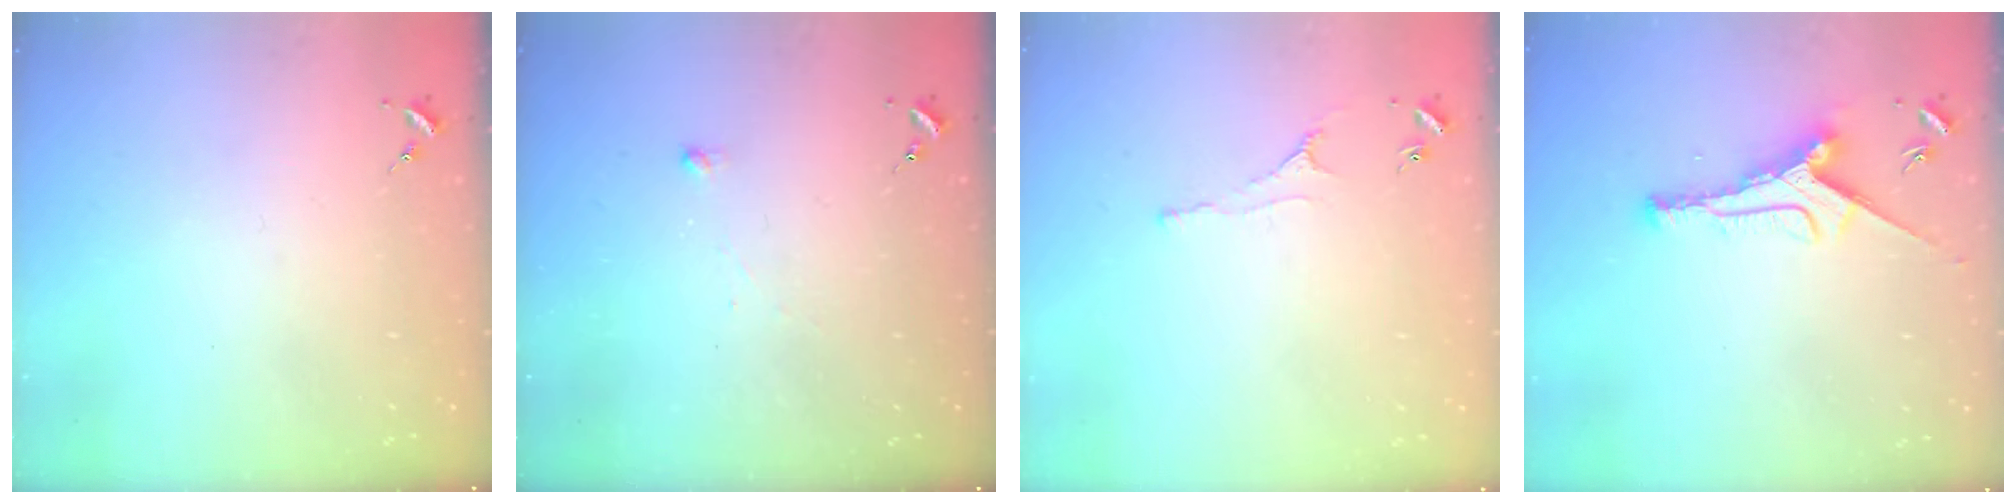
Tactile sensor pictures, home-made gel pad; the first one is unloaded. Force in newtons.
{"total": 2.5, "press": 2.5, "slide": 0.5}
{"total": 2.2, "press": 2.1, "slide": 0.4}
{"total": 9.1, "press": 9.1, "slide": 0.2}